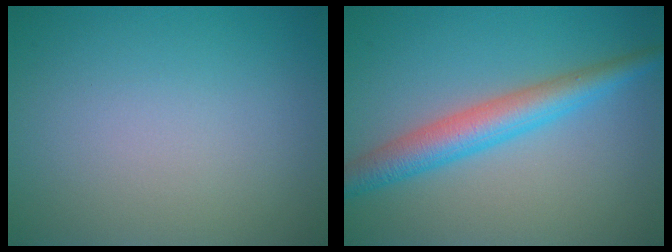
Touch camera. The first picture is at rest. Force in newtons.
{"total": 4.7, "press": 4.7, "slide": 0.1}